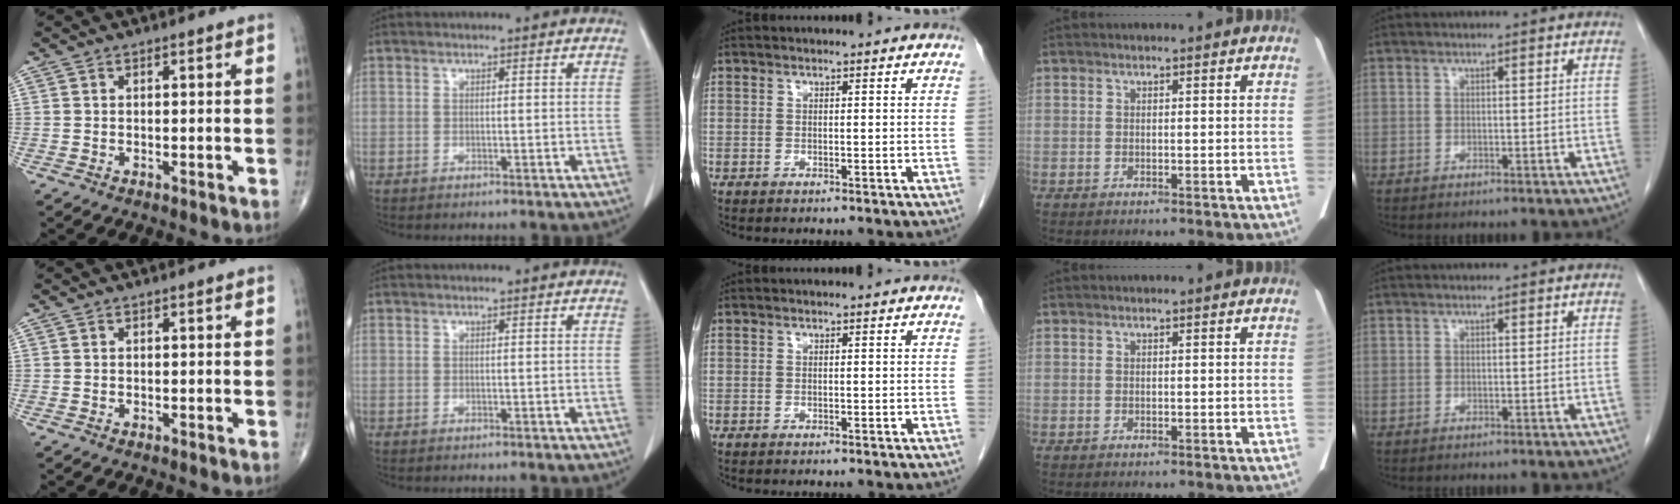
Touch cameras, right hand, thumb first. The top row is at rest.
{}